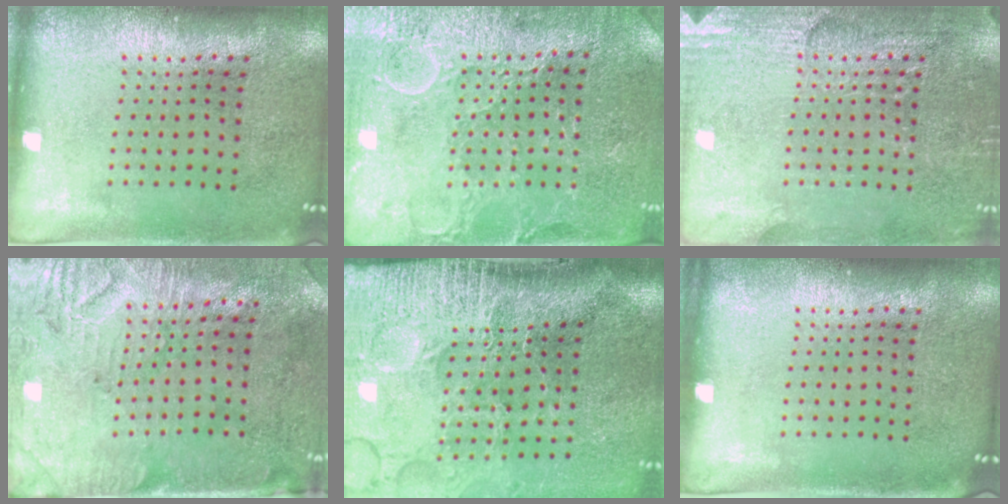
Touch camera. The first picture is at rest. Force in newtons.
{"total": 3.3, "press": 3.2, "slide": 0.6}
{"total": 2.9, "press": 2.9, "slide": 0.3}
{"total": 3.1, "press": 2.6, "slide": 1.6}
{"total": 4.9, "press": 4.0, "slide": 2.9}
{"total": 0.0}